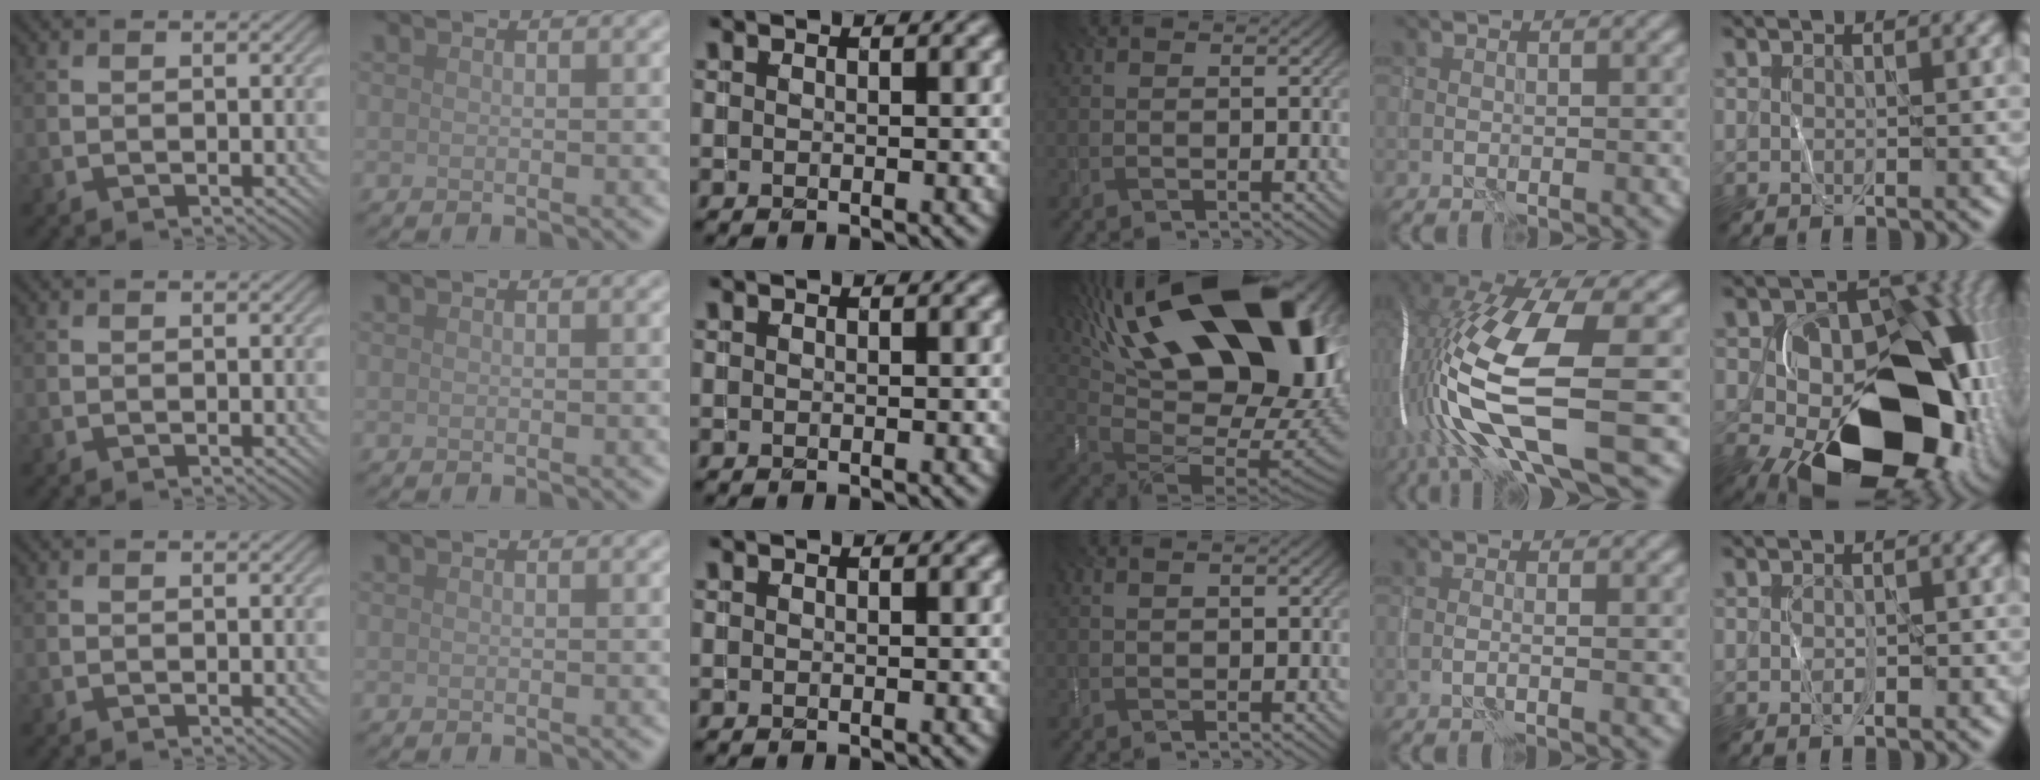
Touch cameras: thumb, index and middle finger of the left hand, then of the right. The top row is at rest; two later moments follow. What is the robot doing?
{"motion": "wrap", "object": "thread"}